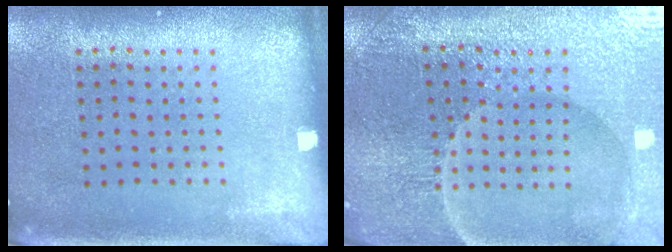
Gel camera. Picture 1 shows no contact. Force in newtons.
{"total": 4.4, "press": 4.4, "slide": 0.8}